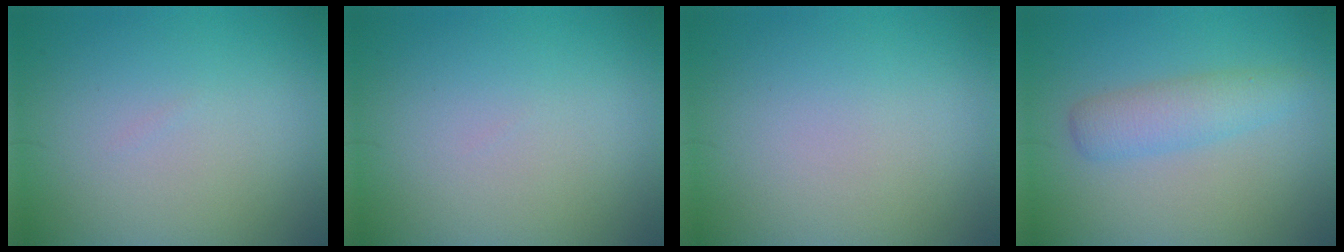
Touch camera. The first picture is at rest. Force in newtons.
{"total": 0.0}
{"total": 0.0}
{"total": 2.9, "press": 2.9, "slide": 0.1}